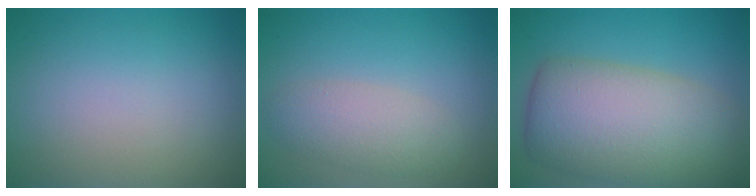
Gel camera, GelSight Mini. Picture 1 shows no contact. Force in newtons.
{"total": 3.2, "press": 3.2, "slide": 0.2}
{"total": 11.0, "press": 11.0, "slide": 0.6}